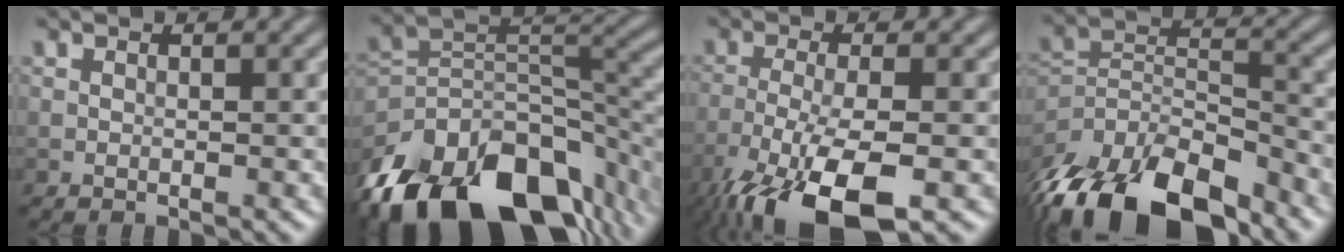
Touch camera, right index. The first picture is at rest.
{"total": 16.9, "force": [-10.8, 8.4, 9.9], "torque": [-0.200, 0.003, -0.179]}
{"total": 10.1, "force": [-6.0, 3.1, 7.5], "torque": [-0.153, -0.019, -0.112]}
{"total": 13.6, "force": [-9.8, 5.7, 7.4], "torque": [-0.152, 0.007, -0.181]}